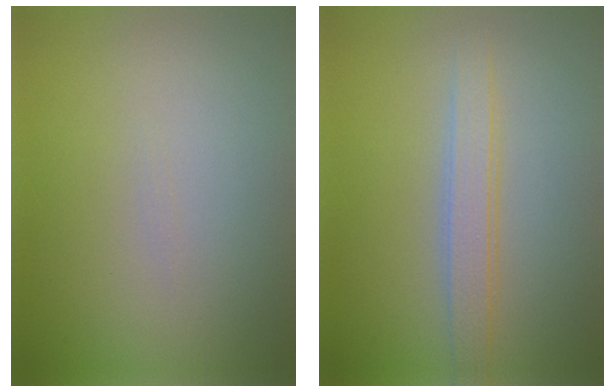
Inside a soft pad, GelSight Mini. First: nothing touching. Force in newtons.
{"total": 2.5, "press": 2.5, "slide": 0.2}